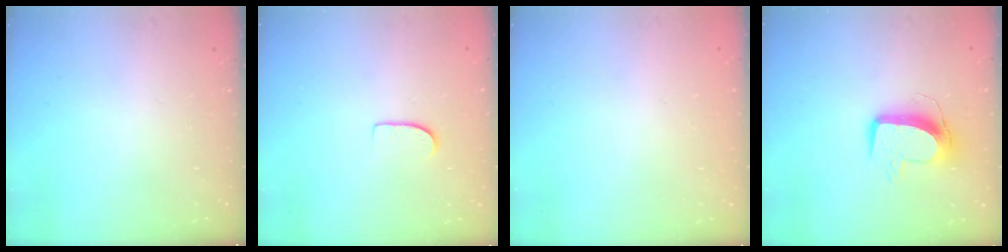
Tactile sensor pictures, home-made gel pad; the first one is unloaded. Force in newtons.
{"total": 6.1, "press": 6.1, "slide": 0.5}
{"total": 0.6, "press": 0.6, "slide": 0.1}
{"total": 11.0, "press": 10.9, "slide": 0.7}